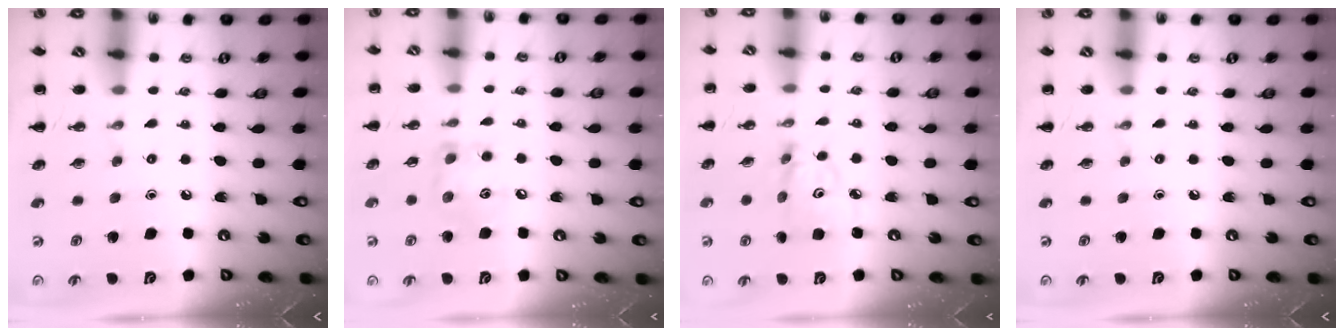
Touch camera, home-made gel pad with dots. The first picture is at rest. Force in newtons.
{"total": 8.7, "press": 8.6, "slide": 1.2}
{"total": 5.3, "press": 5.3, "slide": 0.3}
{"total": 0.0}